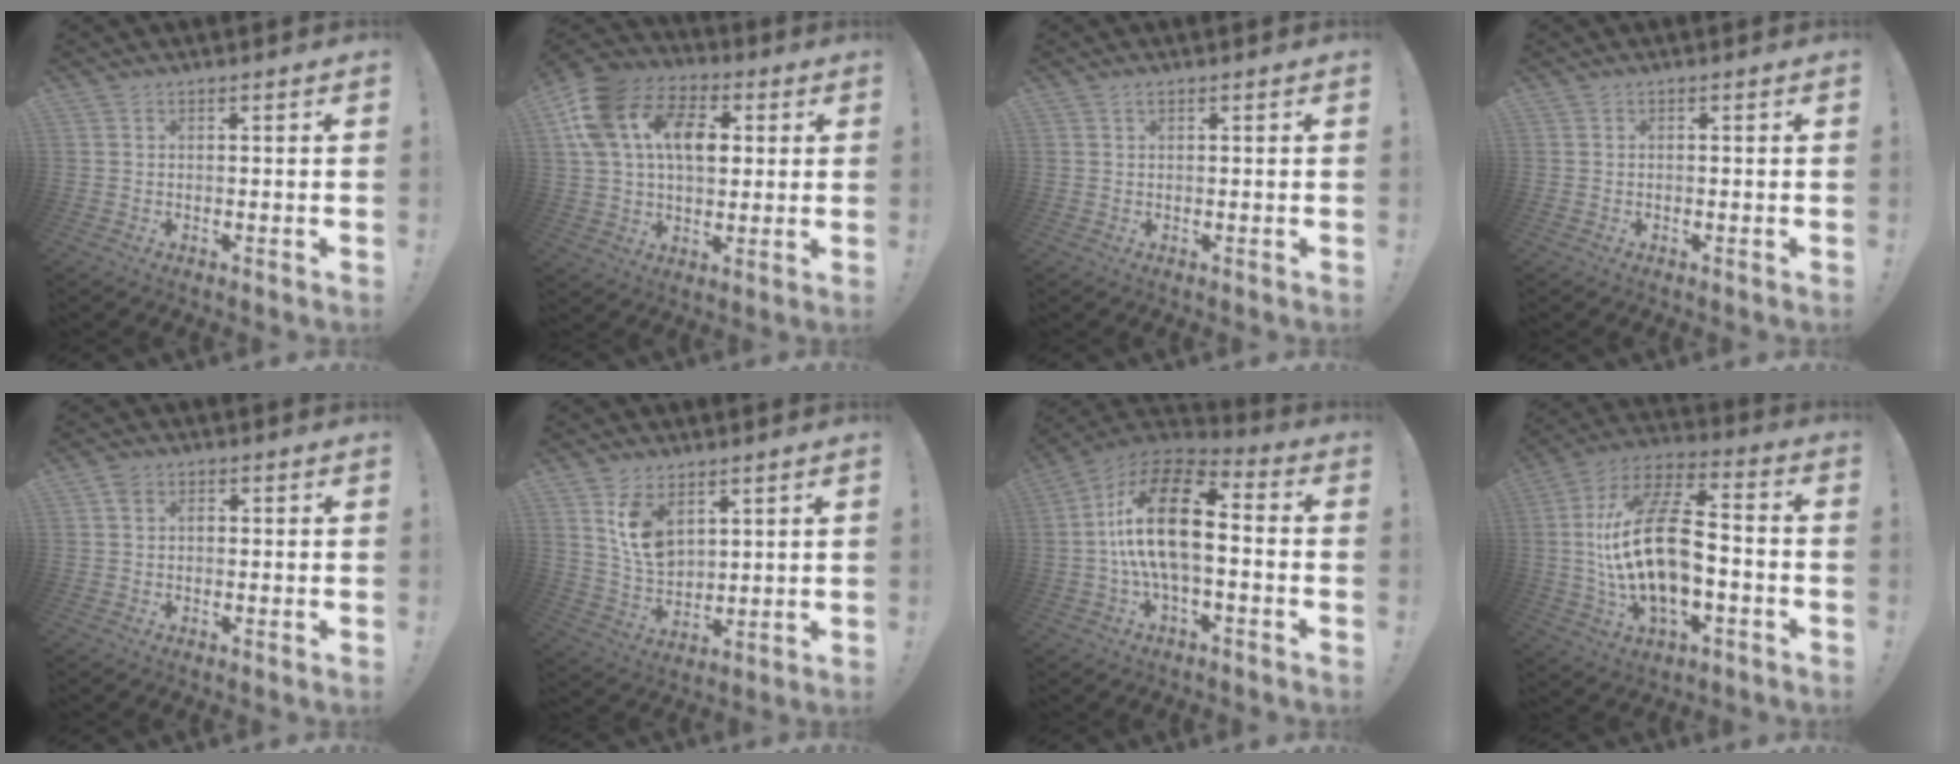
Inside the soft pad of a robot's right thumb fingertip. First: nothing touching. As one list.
[{"total": 18.9, "force": [5.0, 12.7, 13.1], "torque": [-0.223, -0.002, 0.093]}, {"total": 0.7, "force": [0.4, 0.3, 0.5], "torque": [-0.003, -0.002, 0.007]}, {"total": 0.0}, {"total": 2.1, "force": [0.1, 1.7, 1.2], "torque": [-0.030, 0.009, 0.003]}, {"total": 10.4, "force": [5.6, 6.7, 5.8], "torque": [-0.092, -0.026, 0.110]}, {"total": 19.9, "force": [0.6, 9.2, 17.6], "torque": [-0.330, 0.009, 0.010]}, {"total": 22.5, "force": [-1.4, 11.0, 19.5], "torque": [-0.374, 0.011, -0.025]}]